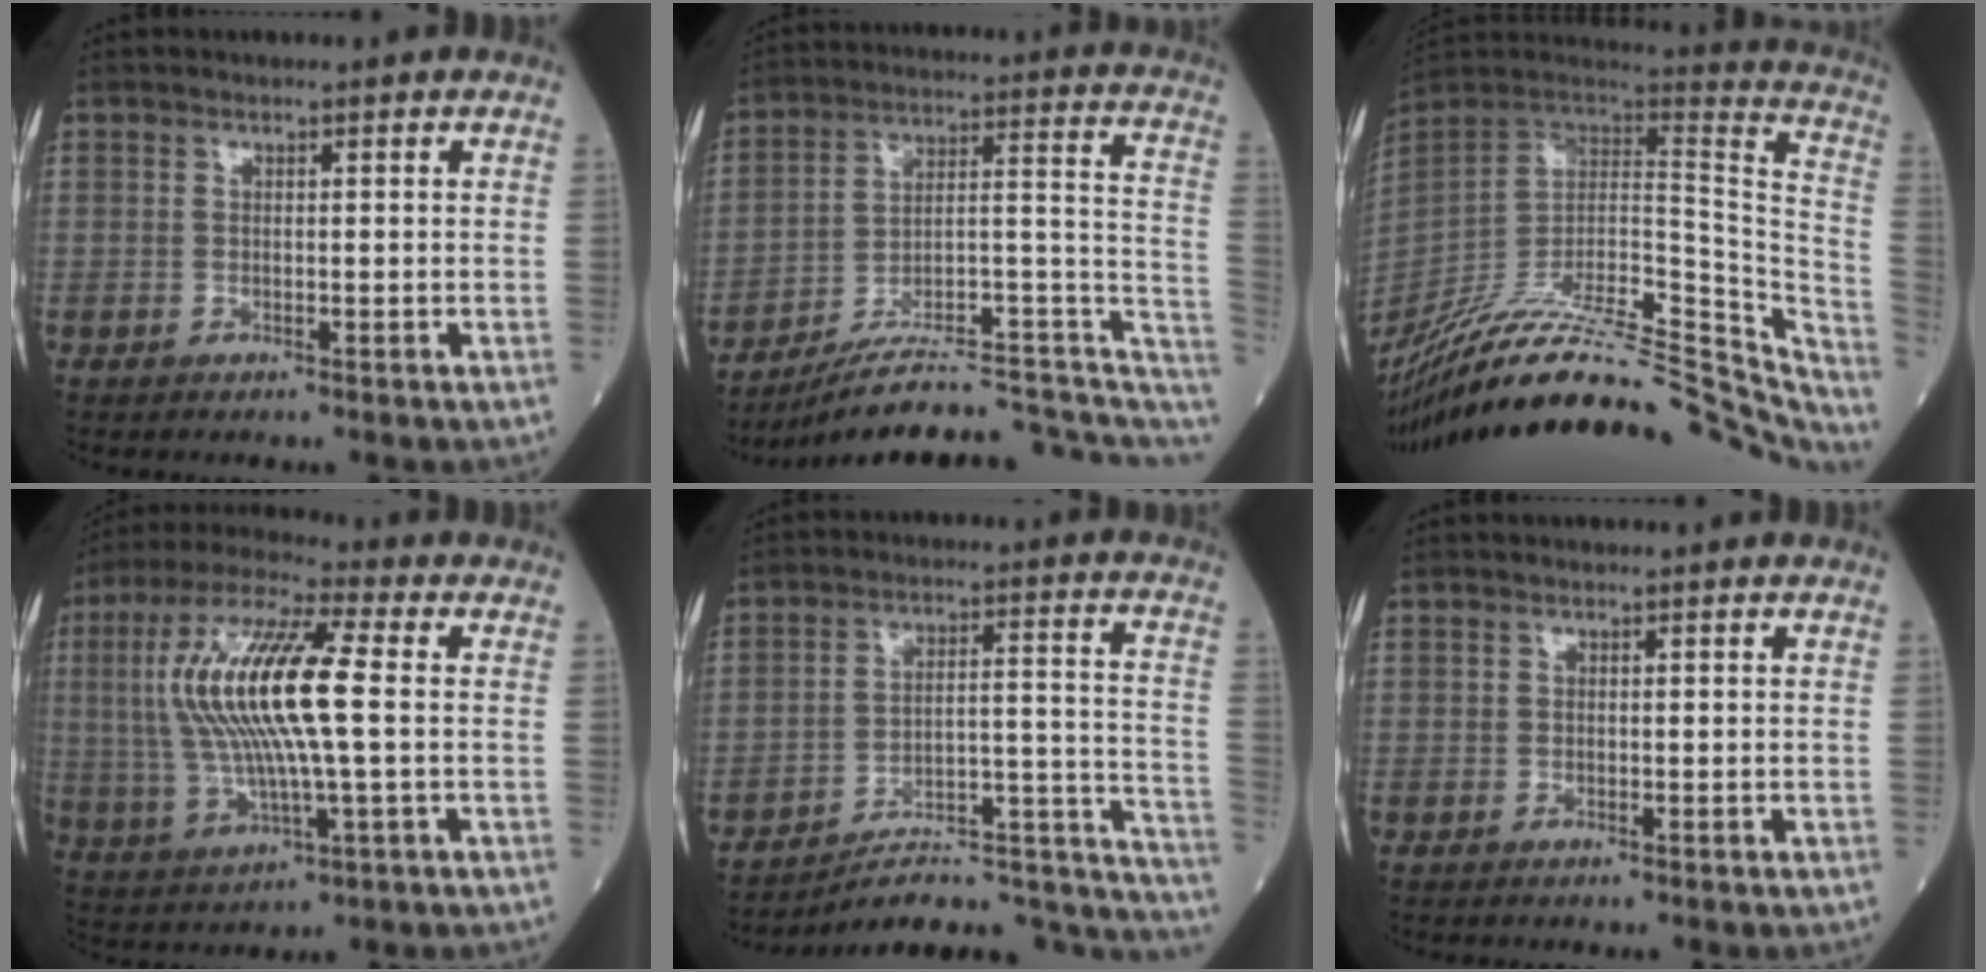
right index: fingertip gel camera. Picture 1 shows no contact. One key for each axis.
{"total": 19.0, "fx": -15.4, "fy": 4.2, "fz": 10.2, "tx": -0.098, "ty": 0.063, "tz": -0.226}
{"total": 38.5, "fx": -33.0, "fy": 7.3, "fz": 18.5, "tx": -0.243, "ty": -0.043, "tz": -0.468}
{"total": 16.7, "fx": 1.3, "fy": 2.7, "fz": 16.4, "tx": -0.344, "ty": 0.015, "tz": 0.022}
{"total": 19.7, "fx": -18.3, "fy": 3.3, "fz": 6.7, "tx": -0.017, "ty": 0.062, "tz": -0.251}
{"total": 0.0}